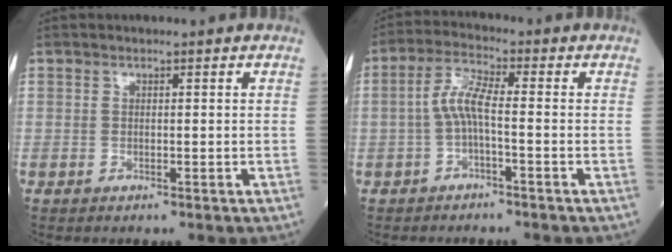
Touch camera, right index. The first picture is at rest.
{"total": 4.9, "force": [-0.9, 0.7, 4.8], "torque": [-0.098, 0.015, -0.021]}